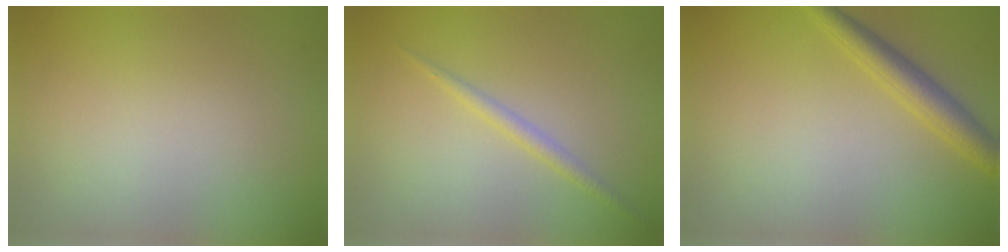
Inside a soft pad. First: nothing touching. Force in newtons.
{"total": 1.3, "press": 1.3, "slide": 0.0}
{"total": 3.0, "press": 3.0, "slide": 0.0}